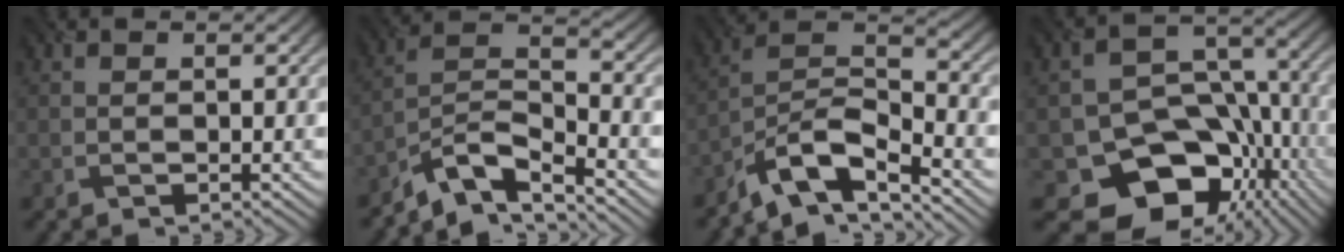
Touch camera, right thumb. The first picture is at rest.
{"total": 8.1, "force": [-6.3, 2.3, 4.4], "torque": [-0.079, -0.003, -0.134]}
{"total": 10.3, "force": [-7.7, 3.1, 6.1], "torque": [-0.109, 0.000, -0.161]}
{"total": 14.5, "force": [-6.2, 10.5, 7.7], "torque": [-0.116, -0.034, -0.093]}